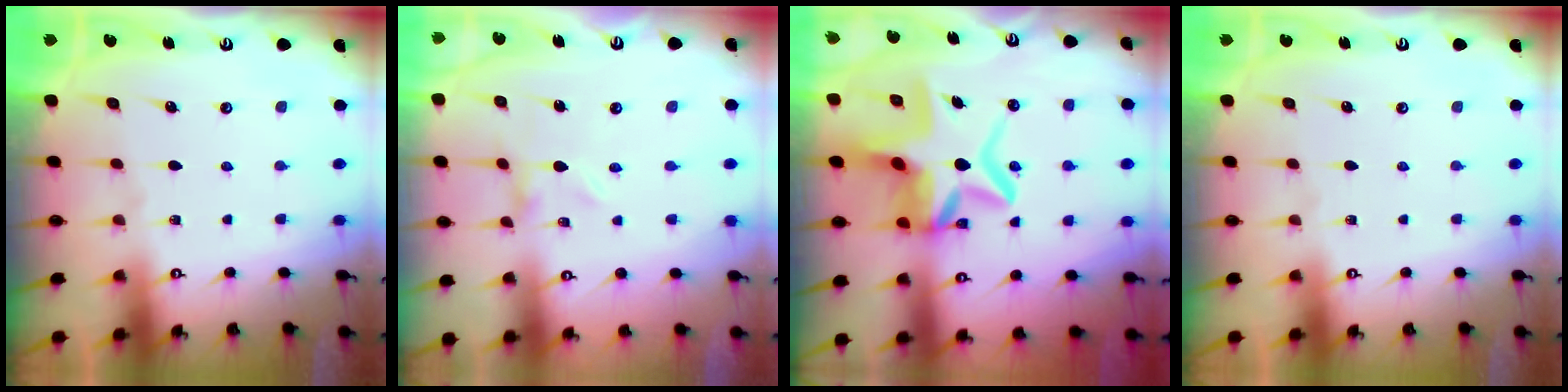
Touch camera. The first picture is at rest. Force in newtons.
{"total": 0.0}
{"total": 13.2, "press": 12.7, "slide": 3.5}
{"total": 0.0}